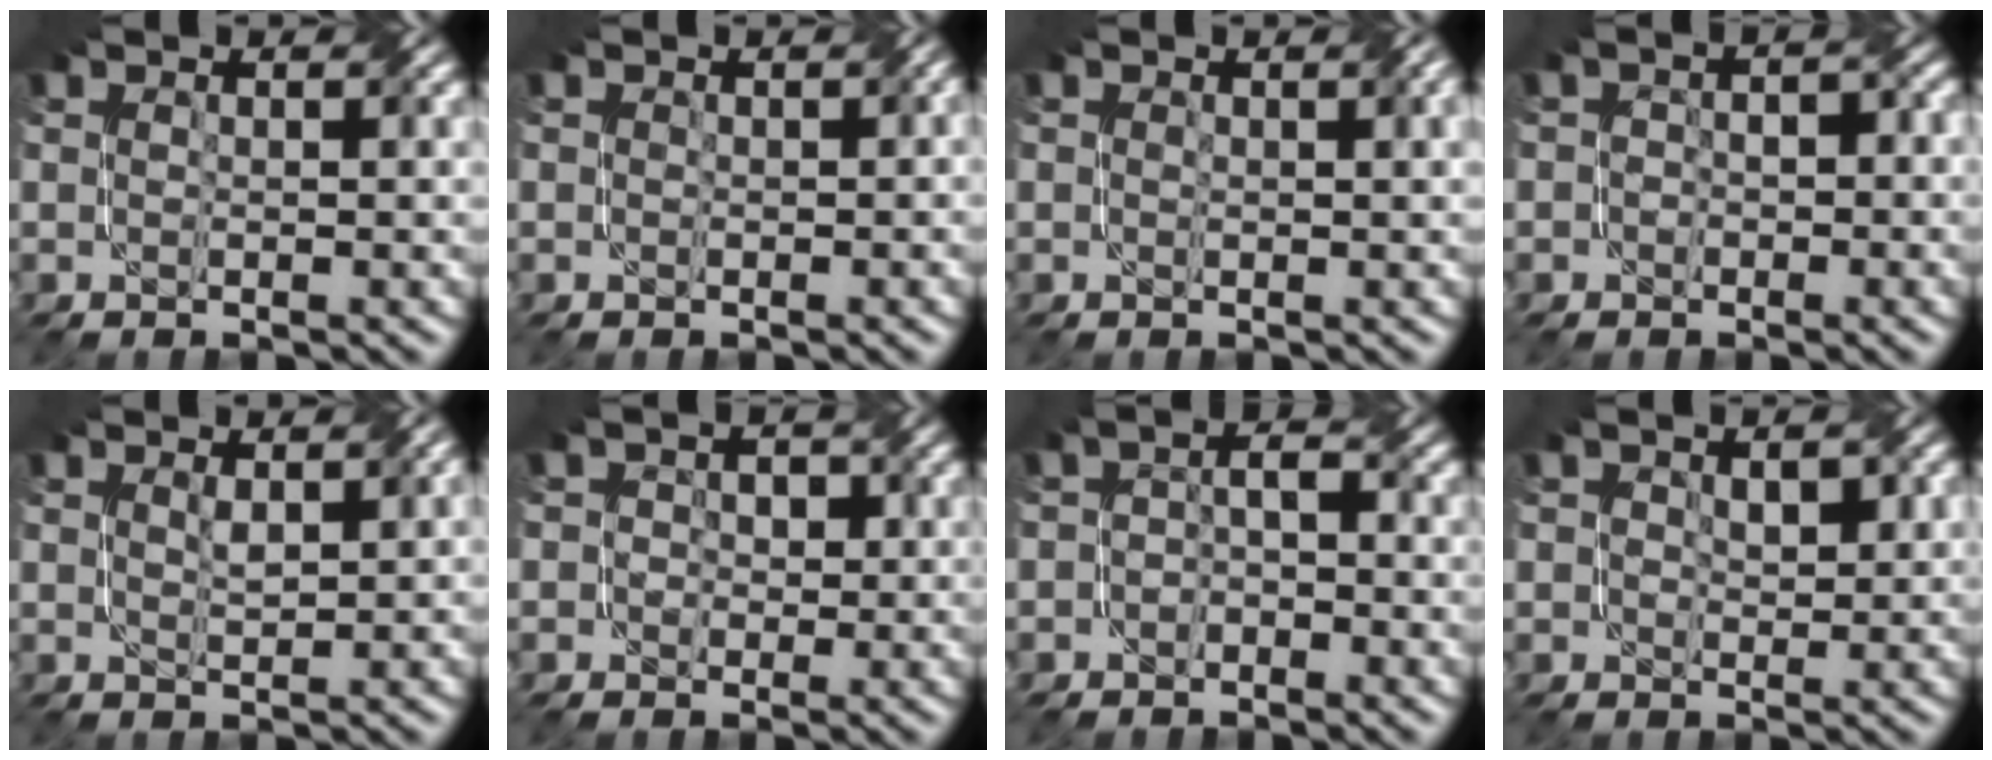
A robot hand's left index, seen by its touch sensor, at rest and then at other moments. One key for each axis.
{"total": 1.3, "fx": -0.4, "fy": 0.9, "fz": 0.9, "tx": -0.014, "ty": -0.004, "tz": -0.007}
{"total": 1.7, "fx": 0.4, "fy": 0.4, "fz": 1.6, "tx": -0.025, "ty": 0.003, "tz": 0.005}
{"total": 2.5, "fx": -0.8, "fy": 1.9, "fz": 1.4, "tx": -0.006, "ty": 0.006, "tz": -0.013}
{"total": 0.9, "fx": 0.6, "fy": -0.1, "fz": 0.7, "tx": -0.016, "ty": -0.001, "tz": 0.013}
{"total": 2.9, "fx": -0.2, "fy": 2.7, "fz": 1.1, "tx": -0.001, "ty": 0.009, "tz": -0.028}
{"total": 2.2, "fx": -1.5, "fy": 1.3, "fz": 0.9, "tx": -0.010, "ty": 0.004, "tz": -0.034}
{"total": 2.5, "fx": 0.6, "fy": 1.8, "fz": 1.6, "tx": -0.025, "ty": 0.000, "tz": 0.012}